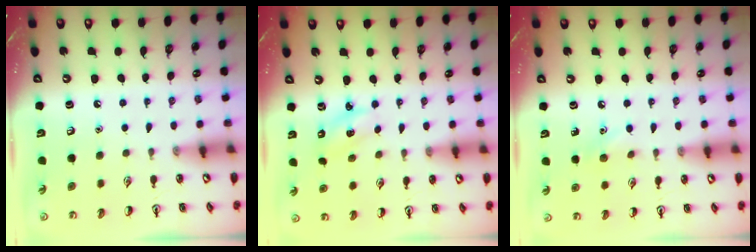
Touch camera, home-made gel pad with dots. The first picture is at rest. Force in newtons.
{"total": 2.2, "press": 2.1, "slide": 0.7}
{"total": 5.8, "press": 5.5, "slide": 2.0}